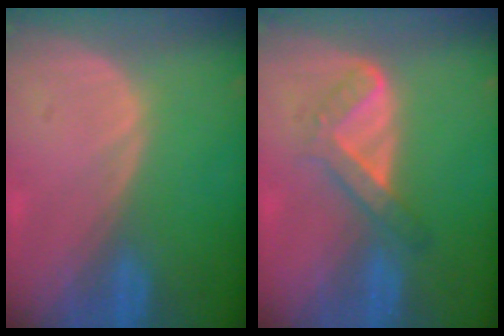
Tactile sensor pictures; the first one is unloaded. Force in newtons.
{"total": 4.5, "press": 4.4, "slide": 0.7}